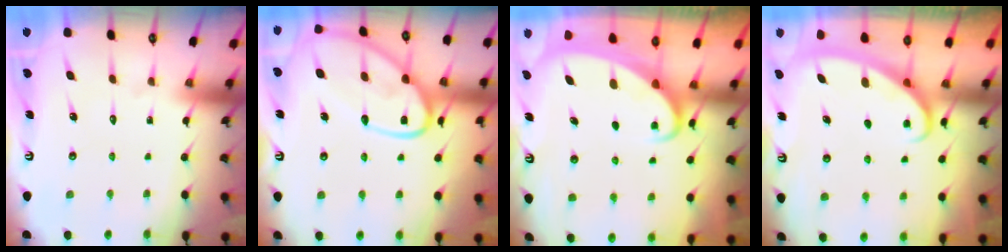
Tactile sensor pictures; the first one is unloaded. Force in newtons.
{"total": 17.6, "press": 17.6, "slide": 1.6}
{"total": 2.6, "press": 2.6, "slide": 0.4}
{"total": 3.0, "press": 3.0, "slide": 0.4}